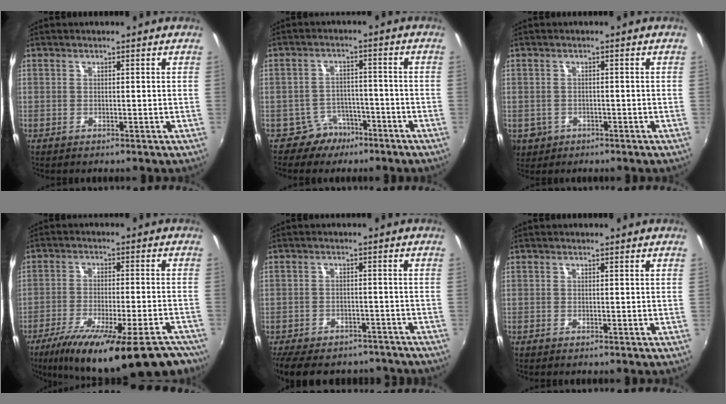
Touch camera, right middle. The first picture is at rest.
{"total": 5.5, "force": [-4.0, 3.7, 0.6], "torque": [-0.016, 0.019, -0.059]}
{"total": 5.9, "force": [-2.0, 5.1, 2.2], "torque": [-0.060, -0.008, -0.023]}
{"total": 23.5, "force": [-17.3, 6.1, 14.8], "torque": [-0.246, -0.055, -0.249]}
{"total": 14.6, "force": [-11.7, 6.7, 5.4], "torque": [-0.132, 0.010, -0.159]}
{"total": 0.0}